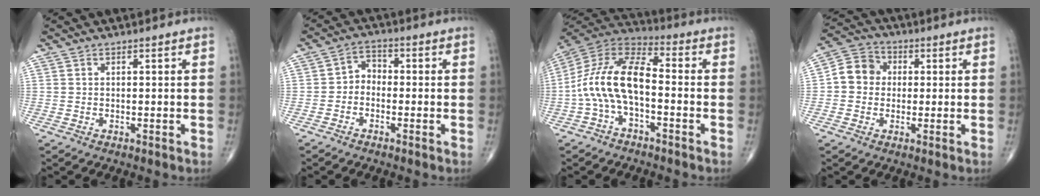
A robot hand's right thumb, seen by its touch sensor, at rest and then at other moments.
{"total": 3.6, "force": [-1.1, 2.8, 2.0], "torque": [-0.013, 0.022, -0.034]}
{"total": 13.7, "force": [-2.6, 6.7, 11.7], "torque": [-0.226, 0.050, -0.060]}
{"total": 7.3, "force": [0.2, 6.5, 3.3], "torque": [-0.038, 0.020, -0.012]}